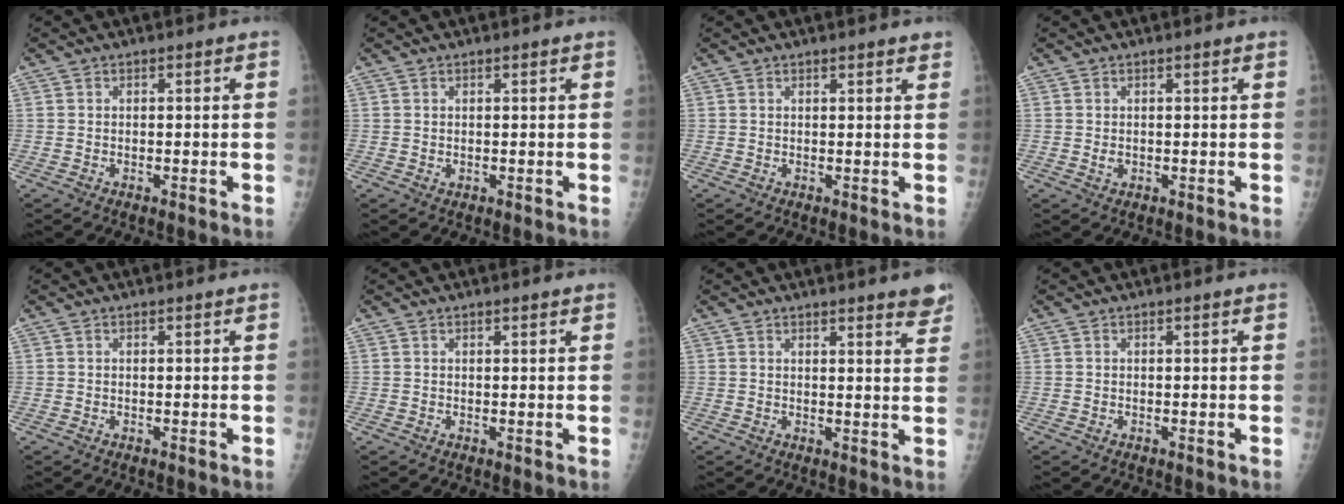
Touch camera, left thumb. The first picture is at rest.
{"total": 0.7, "force": [0.5, 0.2, 0.4], "torque": [-0.008, -0.003, 0.008]}
{"total": 2.1, "force": [1.8, 0.4, 1.1], "torque": [-0.007, -0.001, 0.021]}
{"total": 1.1, "force": [0.3, 0.6, 0.8], "torque": [-0.011, -0.003, 0.010]}
{"total": 0.0}
{"total": 0.9, "force": [0.7, 0.1, 0.5], "torque": [-0.006, 0.000, 0.012]}
{"total": 5.5, "force": [4.3, 0.8, 3.4], "torque": [-0.028, -0.020, 0.044]}
{"total": 0.0}